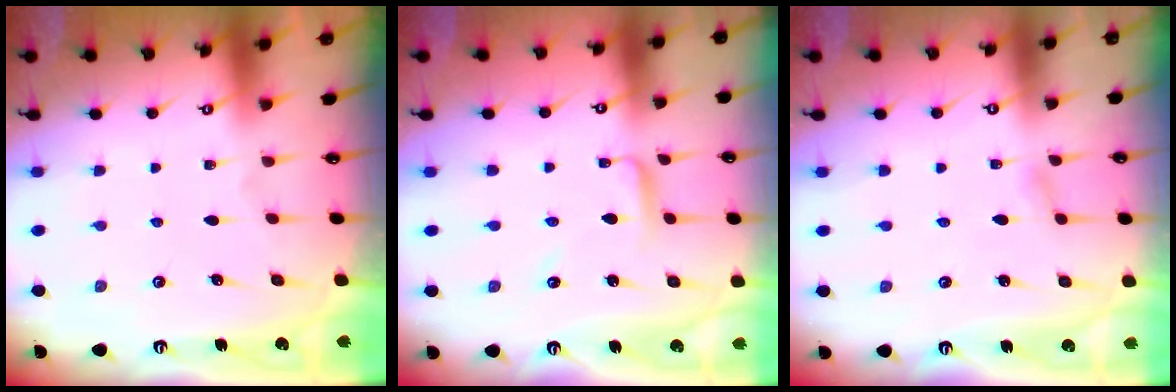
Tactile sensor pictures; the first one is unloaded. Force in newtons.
{"total": 3.6, "press": 3.6, "slide": 0.2}
{"total": 1.3, "press": 1.3, "slide": 0.1}